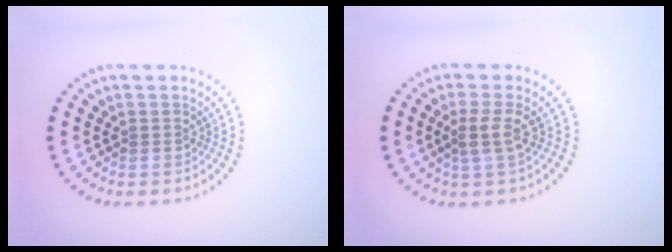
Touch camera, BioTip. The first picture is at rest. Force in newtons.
{"total": 2.0, "press": 1.5, "slide": 1.3}